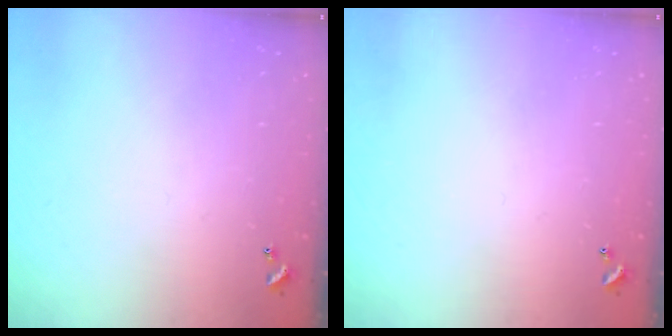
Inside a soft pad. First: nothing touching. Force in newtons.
{"total": 0.0}